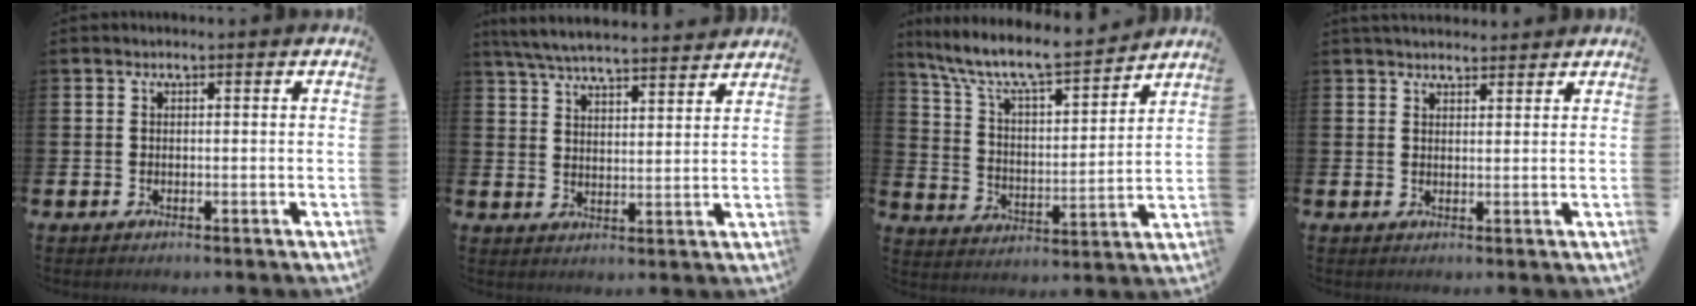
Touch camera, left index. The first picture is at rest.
{"total": 6.3, "force": [6.1, 0.5, 1.4], "torque": [-0.050, -0.034, 0.110]}
{"total": 9.6, "force": [8.5, 1.7, 4.1], "torque": [-0.116, -0.053, 0.145]}
{"total": 2.6, "force": [2.5, 0.7, 0.2], "torque": [0.004, -0.013, 0.043]}